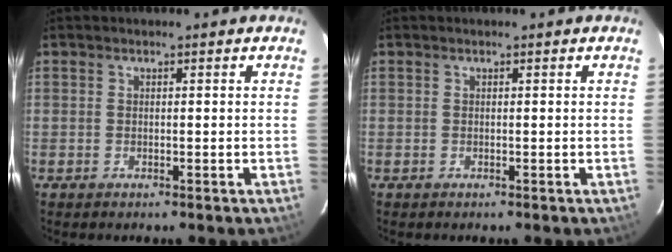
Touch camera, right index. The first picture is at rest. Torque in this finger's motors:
{"motor_torque": [0.00, 0.00, 0.00, 0.00]}